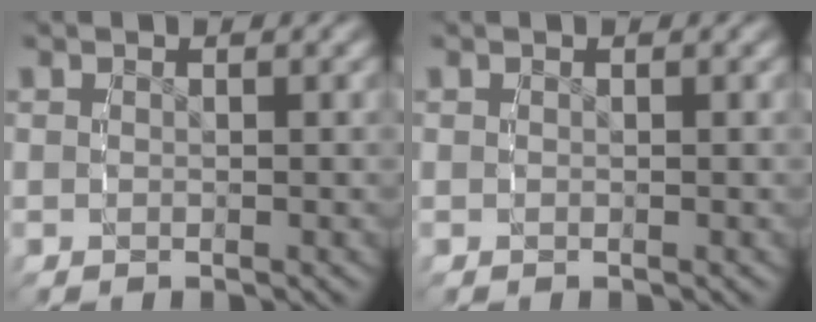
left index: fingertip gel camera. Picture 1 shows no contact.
{"total": 0.0}